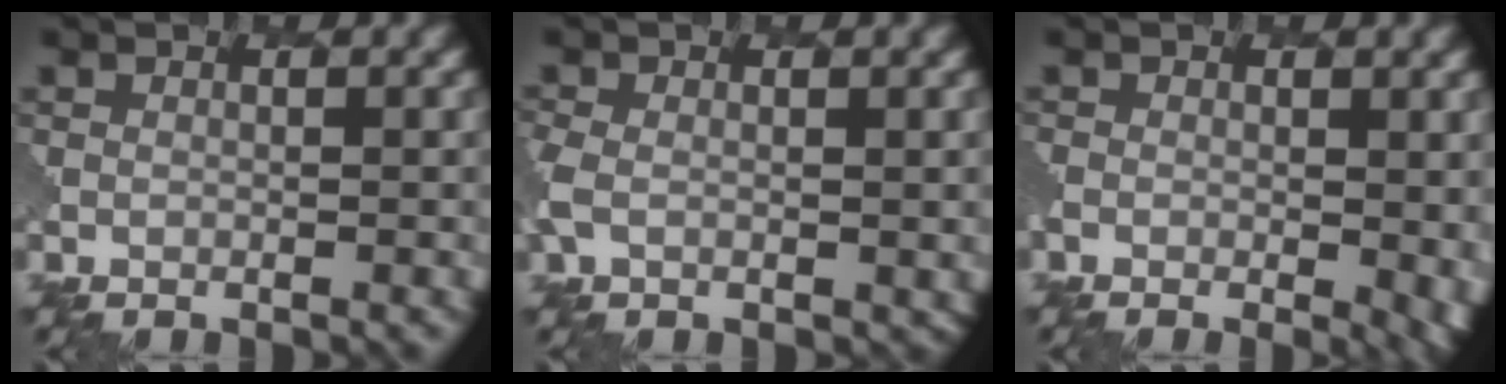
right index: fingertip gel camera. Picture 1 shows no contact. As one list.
[{"total": 3.5, "force": [-0.4, 2.6, 2.3], "torque": [-0.056, -0.007, -0.009]}, {"total": 6.3, "force": [-1.0, 3.3, 5.3], "torque": [-0.062, -0.008, -0.009]}]